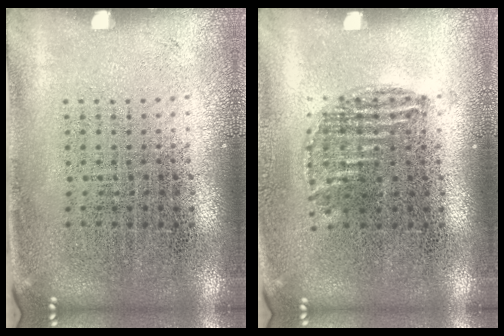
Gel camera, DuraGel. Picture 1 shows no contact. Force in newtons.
{"total": 0.9, "press": 0.7, "slide": 0.5}